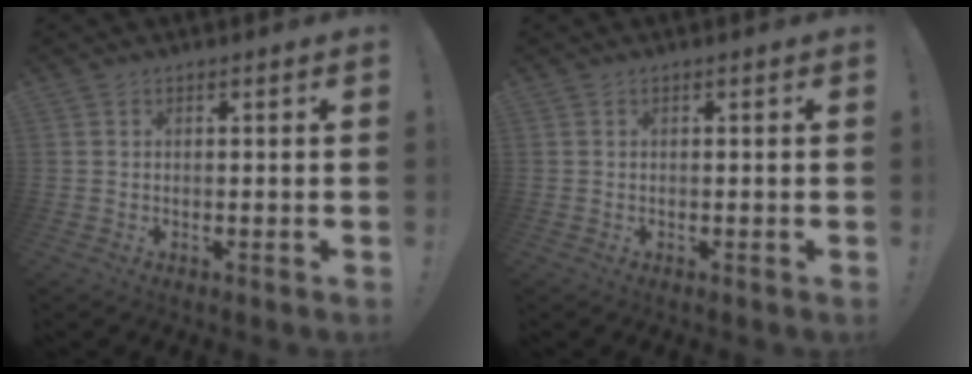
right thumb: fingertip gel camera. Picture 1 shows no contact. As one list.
[{"total": 0.0}]